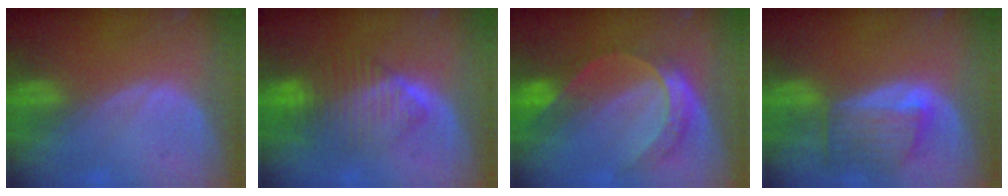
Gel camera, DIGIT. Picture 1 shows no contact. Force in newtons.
{"total": 7.7, "press": 7.5, "slide": 2.0}
{"total": 7.8, "press": 6.4, "slide": 4.4}
{"total": 7.0, "press": 6.6, "slide": 2.4}